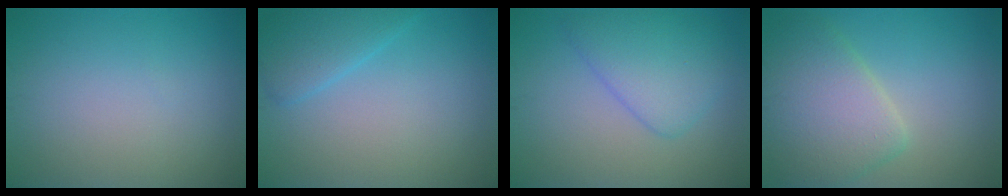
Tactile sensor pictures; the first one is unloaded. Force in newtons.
{"total": 2.8, "press": 2.8, "slide": 0.2}
{"total": 4.5, "press": 4.5, "slide": 0.2}
{"total": 6.2, "press": 6.2, "slide": 0.4}